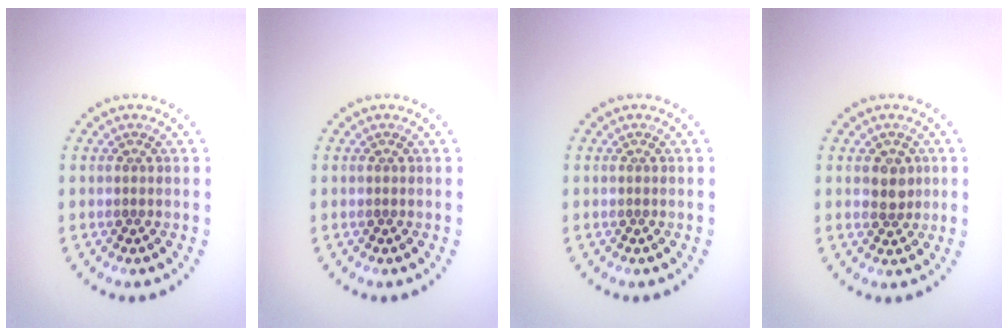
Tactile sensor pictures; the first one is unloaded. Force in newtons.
{"total": 0.0}
{"total": 0.0}
{"total": 2.1, "press": 2.0, "slide": 0.7}